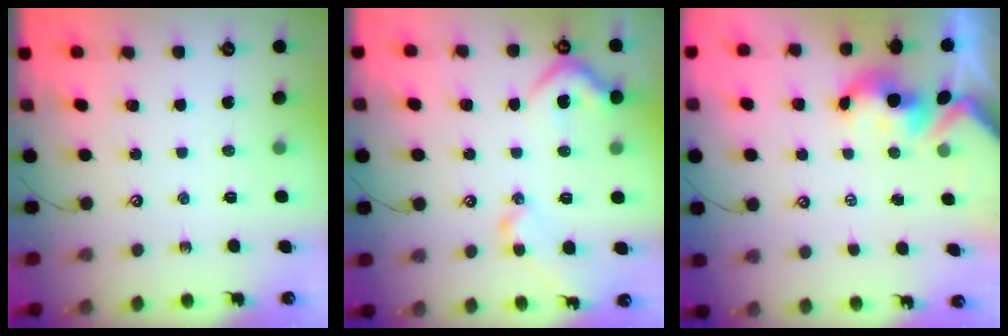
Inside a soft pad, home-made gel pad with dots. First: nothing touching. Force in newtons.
{"total": 8.3, "press": 8.1, "slide": 1.5}
{"total": 1.3, "press": 1.2, "slide": 0.6}